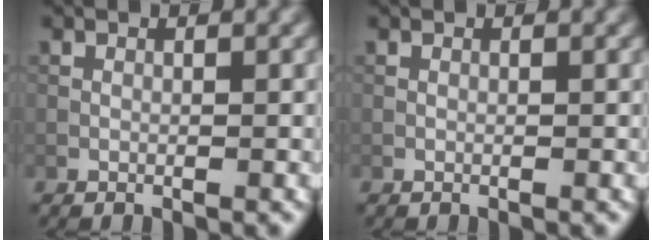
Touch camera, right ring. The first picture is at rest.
{"total": 0.0}